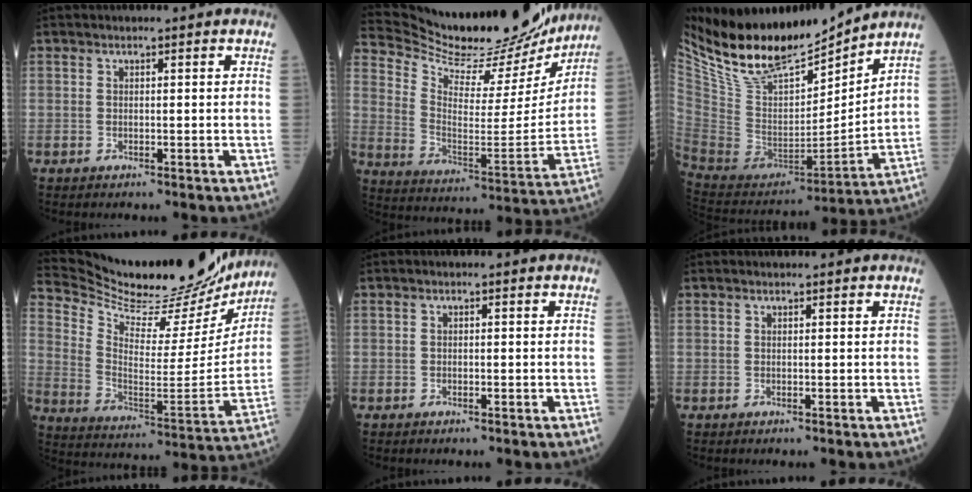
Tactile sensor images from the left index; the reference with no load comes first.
{"total": 25.2, "force": [23.6, 4.6, 7.5], "torque": [-0.130, -0.054, 0.336]}
{"total": 19.8, "force": [17.3, 4.2, 8.8], "torque": [-0.169, -0.018, 0.320]}
{"total": 26.6, "force": [24.5, 4.8, 9.0], "torque": [-0.152, -0.053, 0.349]}
{"total": 0.0}
{"total": 0.0}